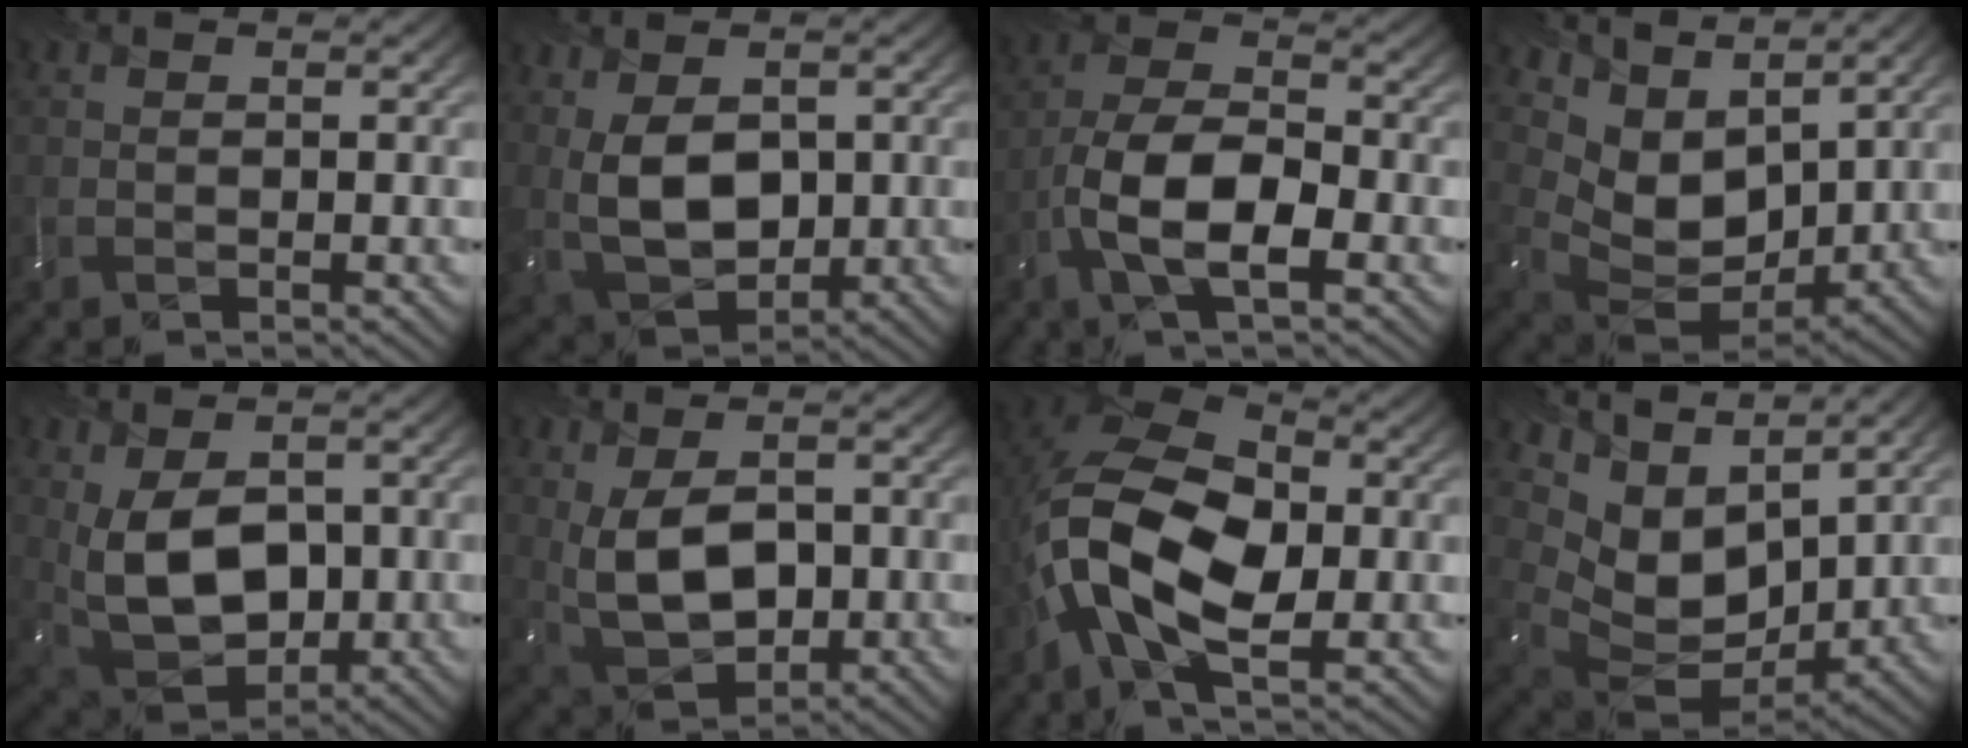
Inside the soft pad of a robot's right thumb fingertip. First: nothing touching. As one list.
[{"total": 9.4, "force": [0.6, 6.5, 6.8], "torque": [-0.169, -0.005, 0.012]}, {"total": 8.5, "force": [-3.7, 3.8, 6.7], "torque": [-0.132, 0.008, -0.081]}, {"total": 10.6, "force": [6.3, 6.4, 5.6], "torque": [-0.153, 0.009, 0.124]}, {"total": 9.5, "force": [0.5, 6.4, 7.0], "torque": [-0.171, -0.011, 0.013]}, {"total": 7.9, "force": [0.1, 5.1, 6.0], "torque": [-0.142, -0.011, 0.009]}, {"total": 14.2, "force": [-2.5, 7.8, 11.5], "torque": [-0.246, 0.010, -0.064]}, {"total": 12.3, "force": [6.1, 7.8, 7.2], "torque": [-0.185, 0.018, 0.126]}]